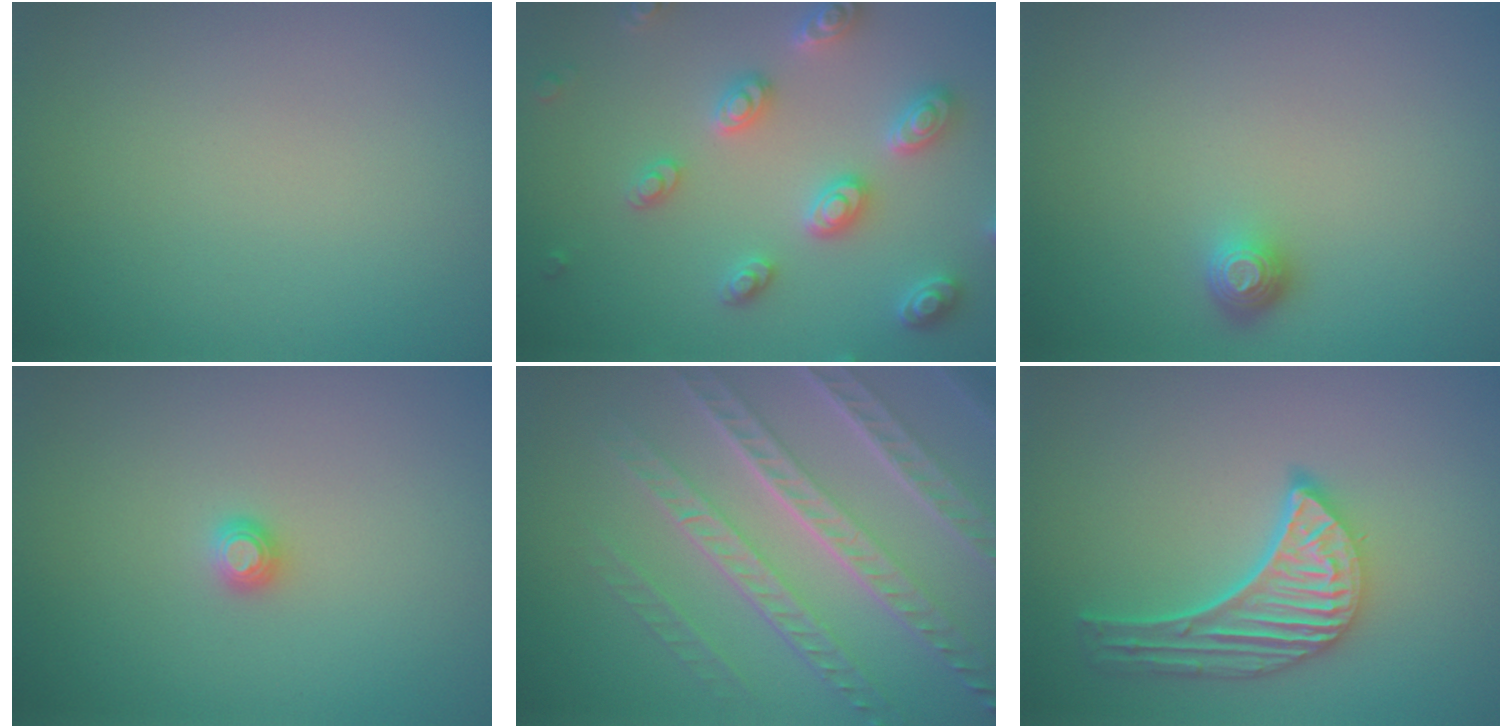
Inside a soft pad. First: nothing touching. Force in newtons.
{"total": 5.0, "press": 4.9, "slide": 1.0}
{"total": 1.4, "press": 1.1, "slide": 0.9}
{"total": 1.0, "press": 1.0, "slide": 0.1}
{"total": 7.6, "press": 5.3, "slide": 5.5}
{"total": 5.1, "press": 4.0, "slide": 3.2}